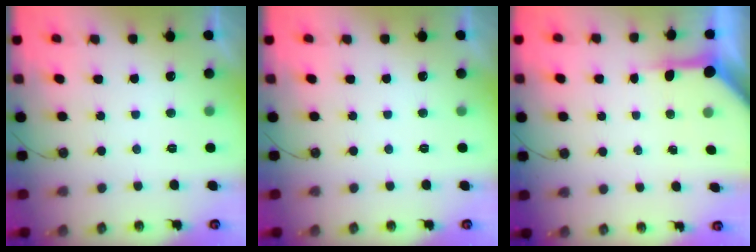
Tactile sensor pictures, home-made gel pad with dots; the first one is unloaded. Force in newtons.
{"total": 0.0}
{"total": 7.1, "press": 7.1, "slide": 0.4}